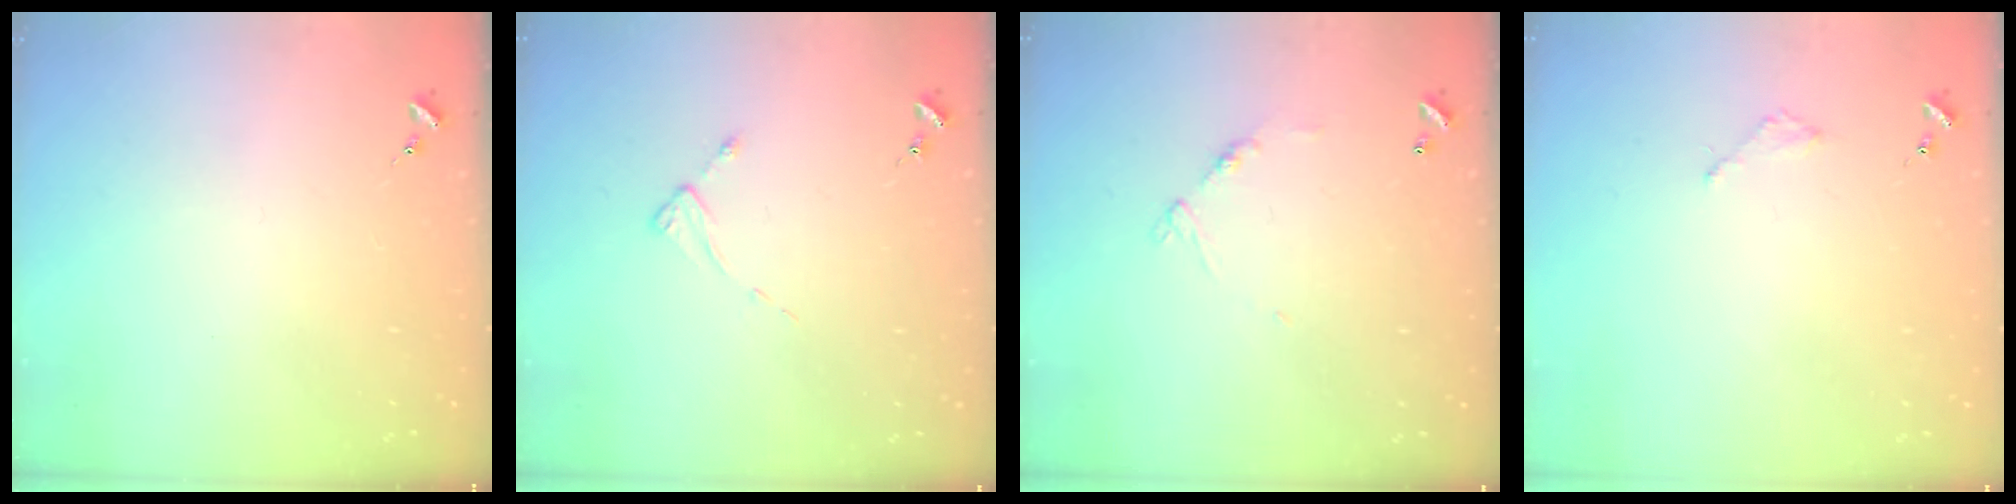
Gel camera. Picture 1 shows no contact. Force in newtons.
{"total": 2.3, "press": 2.3, "slide": 0.3}
{"total": 6.7, "press": 6.6, "slide": 0.5}
{"total": 2.0, "press": 2.0, "slide": 0.3}